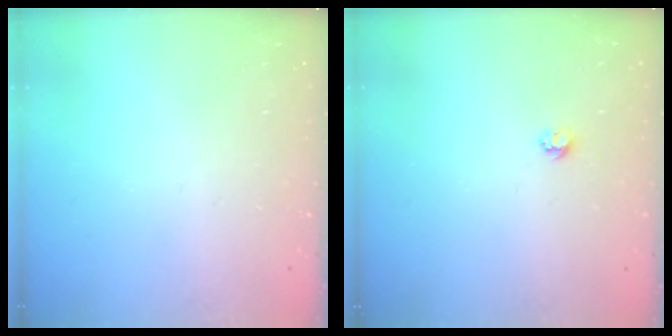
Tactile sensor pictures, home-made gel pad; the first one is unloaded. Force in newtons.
{"total": 3.8, "press": 3.7, "slide": 0.5}